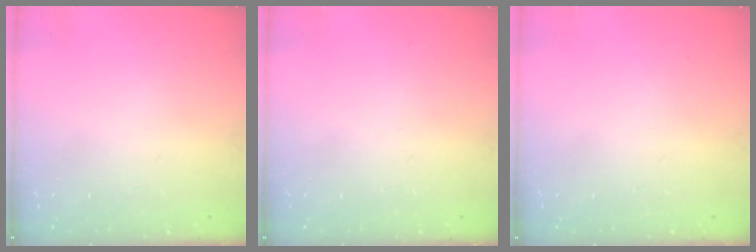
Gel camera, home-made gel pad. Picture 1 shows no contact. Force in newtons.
{"total": 0.0}
{"total": 0.0}